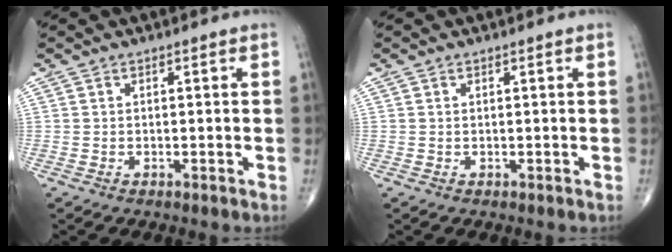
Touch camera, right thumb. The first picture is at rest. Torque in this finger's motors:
{"motor_torque": [-0.07, 0.16, 0.09, 0.07, -0.02]}